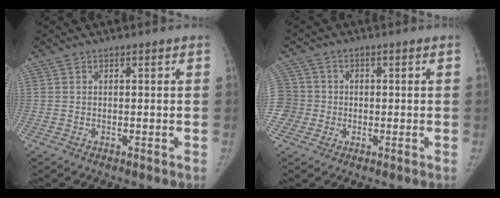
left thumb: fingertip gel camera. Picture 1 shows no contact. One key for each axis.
{"total": 6.1, "fx": -0.9, "fy": 6.0, "fz": 0.6, "tx": -0.001, "ty": 0.016, "tz": -0.021}